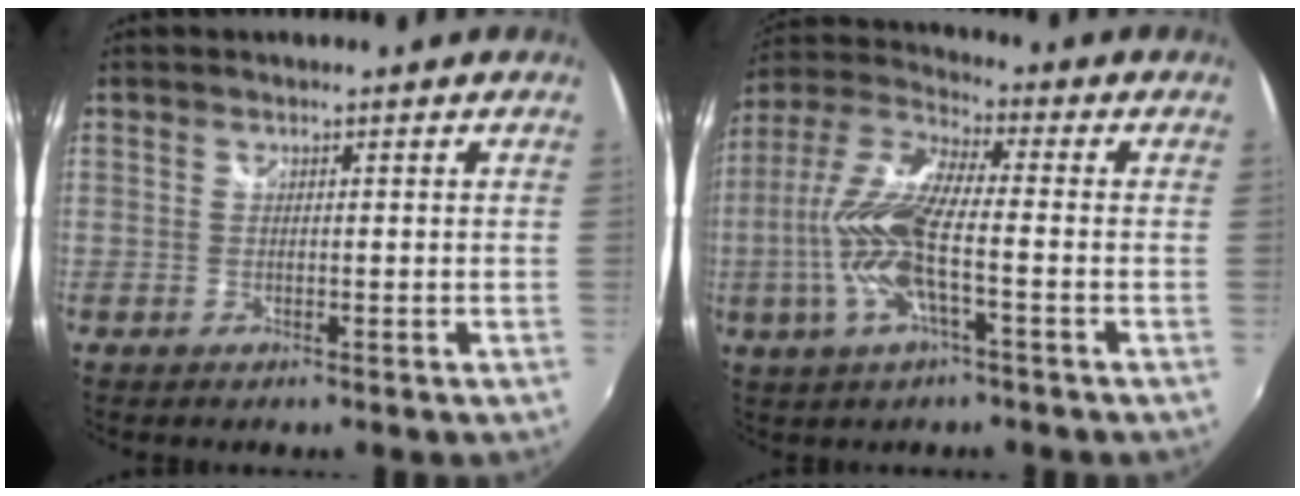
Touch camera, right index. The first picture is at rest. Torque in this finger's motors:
{"motor_torque": [1.28, -0.85, 0.91, 0.21]}